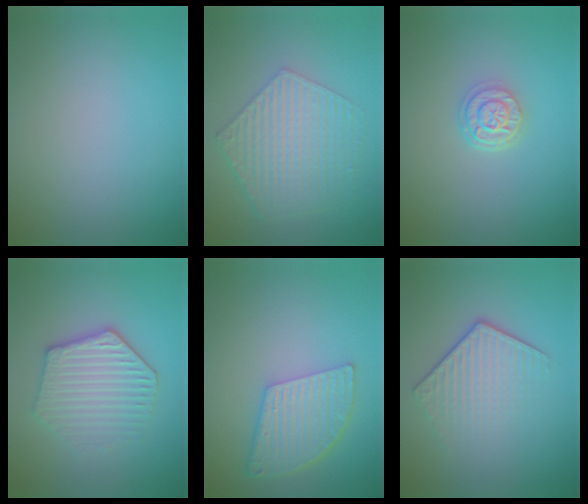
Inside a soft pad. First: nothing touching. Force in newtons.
{"total": 6.0, "press": 4.3, "slide": 4.1}
{"total": 2.7, "press": 2.2, "slide": 1.6}
{"total": 4.4, "press": 4.0, "slide": 1.8}
{"total": 5.7, "press": 4.3, "slide": 3.7}
{"total": 4.2, "press": 2.9, "slide": 2.9}